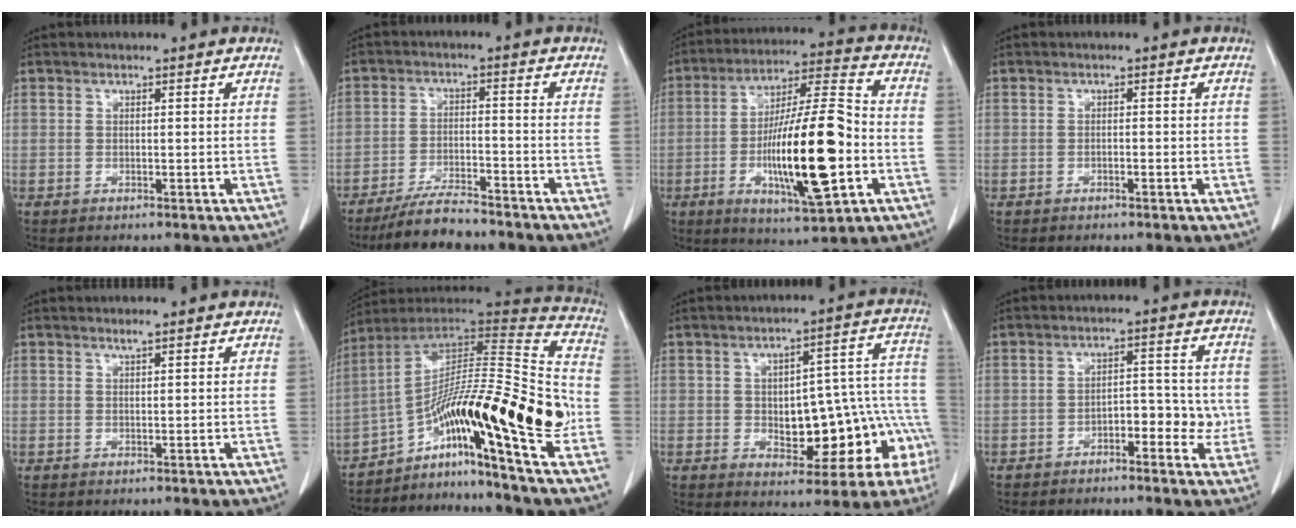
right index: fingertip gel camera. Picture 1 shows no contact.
{"total": 7.5, "force": [-6.6, 1.3, 3.2], "torque": [-0.057, -0.015, -0.116]}
{"total": 19.2, "force": [-4.3, 3.1, 18.4], "torque": [-0.329, -0.001, -0.065]}
{"total": 0.9, "force": [-0.4, 0.3, 0.8], "torque": [-0.010, 0.004, -0.004]}
{"total": 0.9, "force": [0.7, 0.0, 0.5], "torque": [-0.009, 0.001, 0.015]}
{"total": 22.5, "force": [-8.6, 0.8, 20.8], "torque": [-0.304, 0.025, -0.135]}
{"total": 16.7, "force": [-4.1, 7.1, 14.5], "torque": [-0.135, 0.051, -0.032]}
{"total": 5.4, "force": [-2.0, 2.7, 4.2], "torque": [-0.050, 0.023, -0.028]}